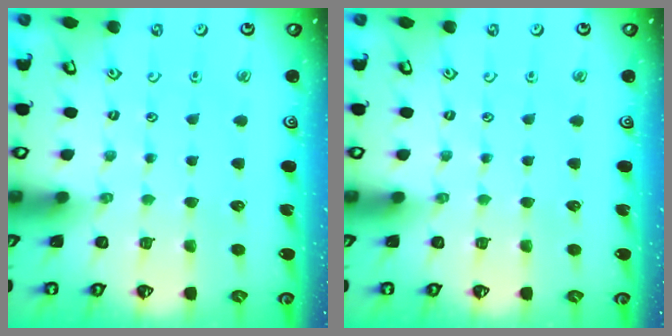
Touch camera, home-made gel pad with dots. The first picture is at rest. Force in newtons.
{"total": 0.0}